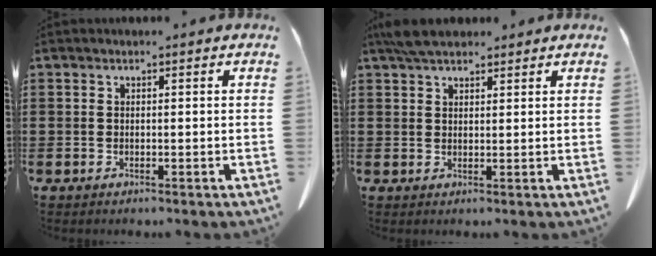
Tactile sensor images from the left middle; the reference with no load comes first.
{"total": 4.5, "force": [3.9, 1.1, 1.9], "torque": [-0.047, -0.004, 0.074]}